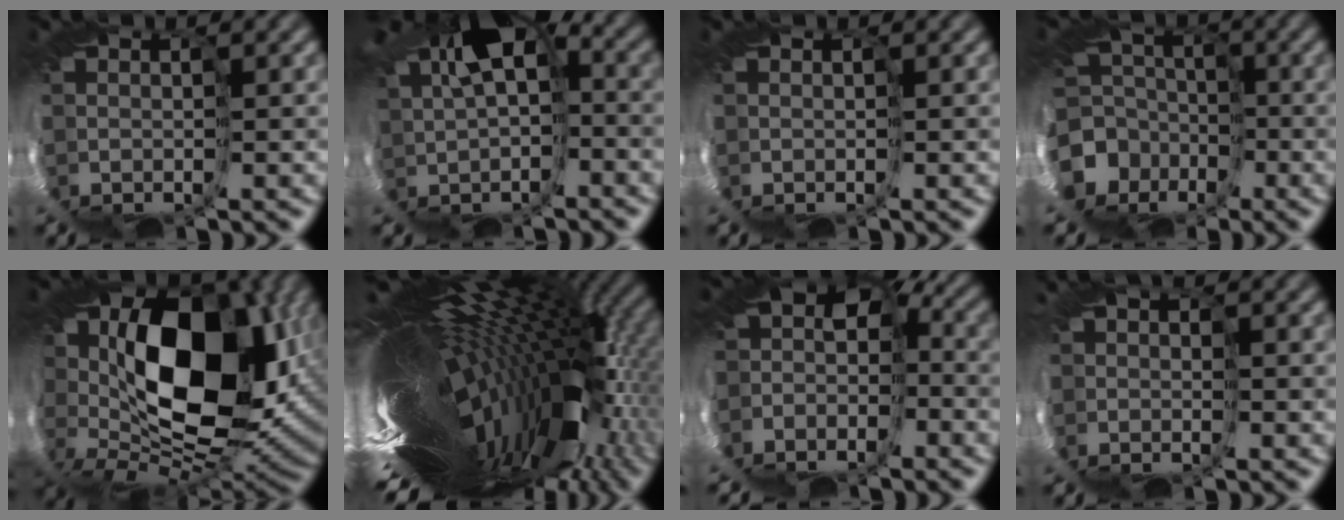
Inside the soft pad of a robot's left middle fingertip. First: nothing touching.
{"total": 5.3, "force": [2.8, 2.4, 3.8], "torque": [-0.070, -0.017, 0.058]}
{"total": 0.0}
{"total": 7.0, "force": [-3.2, 6.2, 1.0], "torque": [-0.054, -0.034, -0.056]}
{"total": 12.3, "force": [4.0, 7.8, 8.6], "torque": [-0.148, -0.027, 0.083]}
{"total": 14.8, "force": [0.9, 3.9, 14.3], "torque": [-0.195, 0.003, 0.032]}
{"total": 6.1, "force": [-4.5, 3.7, 1.9], "torque": [-0.043, -0.027, -0.024]}
{"total": 0.7, "force": [-0.5, -0.4, -0.3], "torque": [0.022, -0.001, -0.008]}